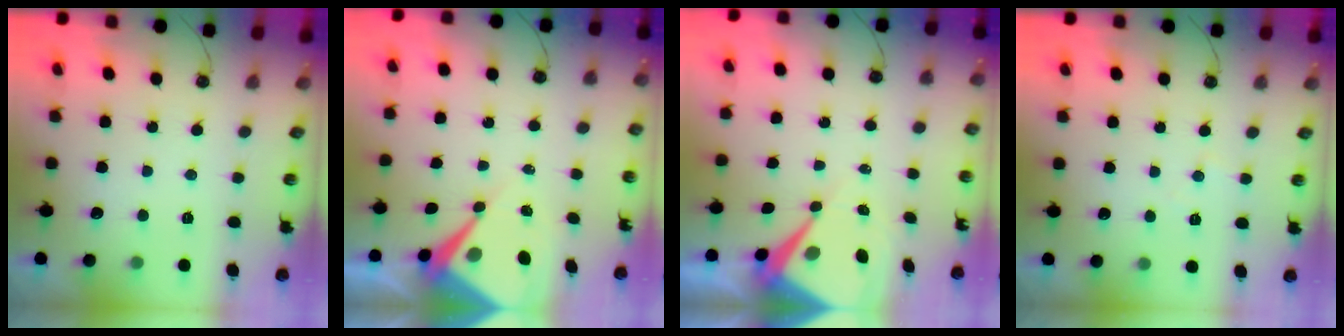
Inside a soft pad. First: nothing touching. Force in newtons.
{"total": 8.5, "press": 8.5, "slide": 0.8}
{"total": 9.1, "press": 9.0, "slide": 0.8}
{"total": 4.0, "press": 3.9, "slide": 0.6}